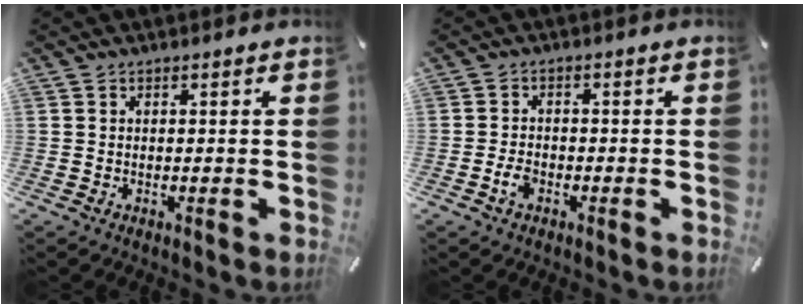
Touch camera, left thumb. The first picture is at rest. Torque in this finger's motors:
{"motor_torque": [0.04, 0.24, 0.10, 0.00, 0.02]}